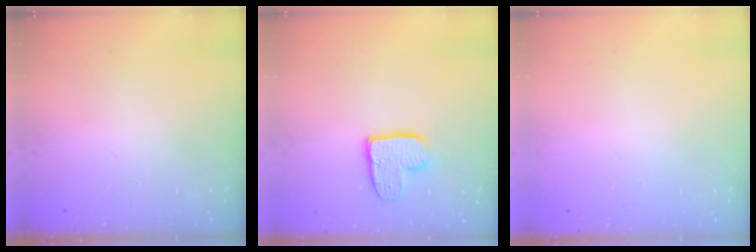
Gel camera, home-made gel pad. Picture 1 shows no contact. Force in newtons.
{"total": 10.1, "press": 10.0, "slide": 0.5}
{"total": 0.0}